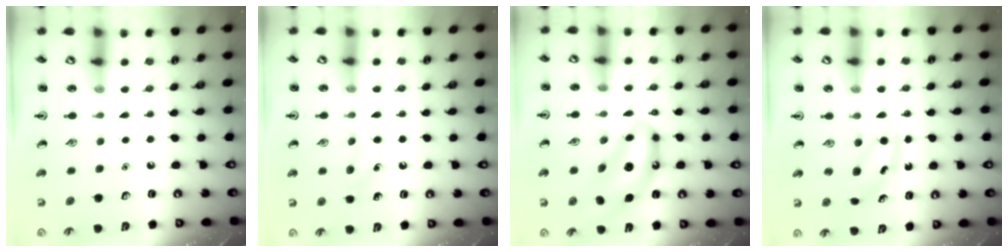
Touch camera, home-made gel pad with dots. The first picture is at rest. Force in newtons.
{"total": 6.5, "press": 6.2, "slide": 1.9}
{"total": 11.5, "press": 10.9, "slide": 3.8}
{"total": 4.0, "press": 4.0, "slide": 0.8}